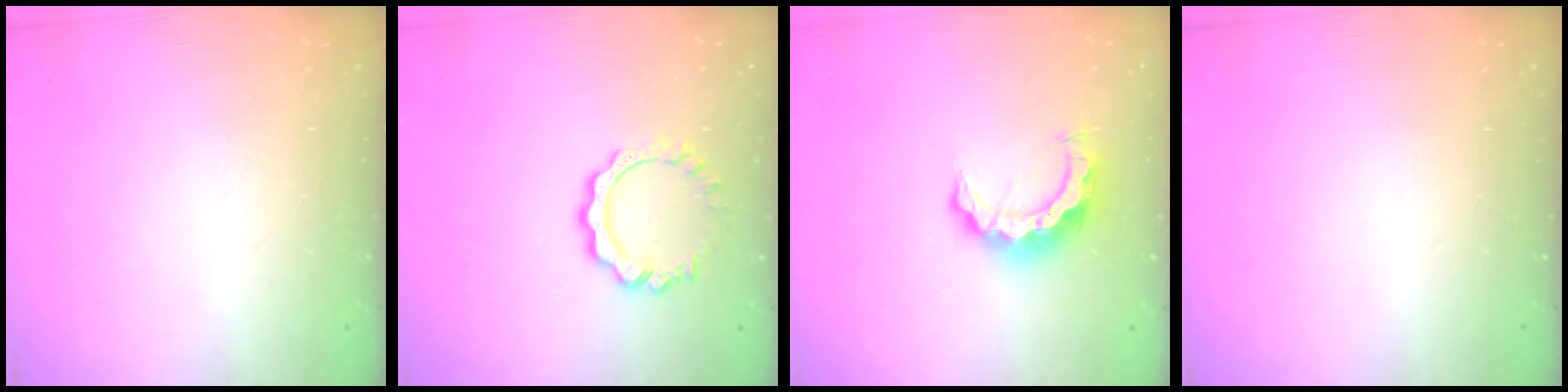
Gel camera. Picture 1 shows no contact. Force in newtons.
{"total": 8.1, "press": 8.0, "slide": 0.8}
{"total": 9.0, "press": 9.0, "slide": 0.9}
{"total": 0.0}